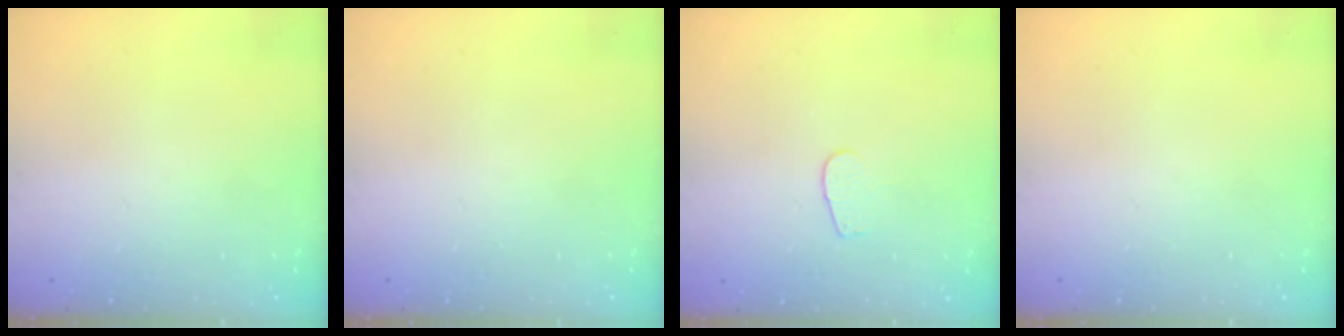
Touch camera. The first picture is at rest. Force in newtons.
{"total": 0.0}
{"total": 3.2, "press": 3.2, "slide": 0.3}
{"total": 0.0}